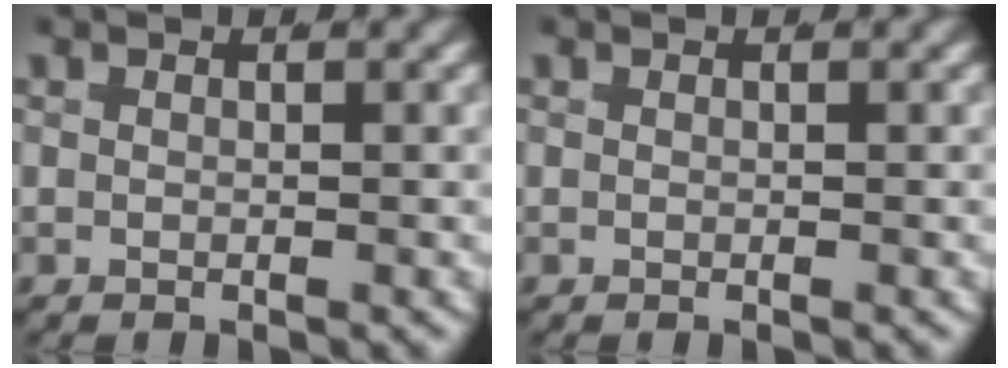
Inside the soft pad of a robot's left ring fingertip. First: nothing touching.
{"total": 0.0}